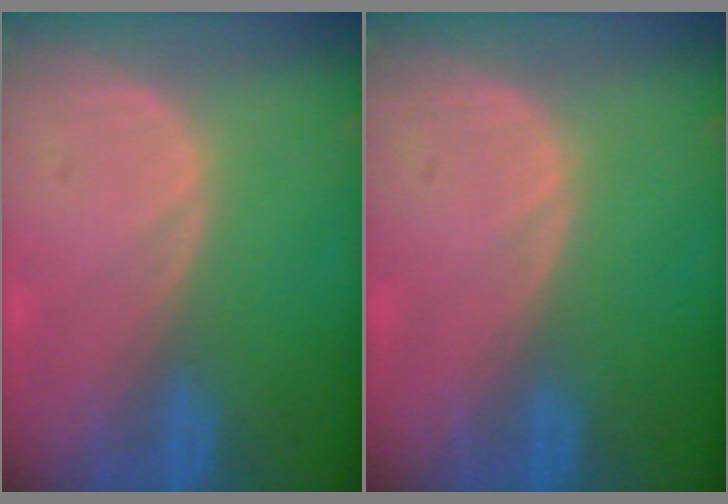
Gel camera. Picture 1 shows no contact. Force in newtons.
{"total": 0.0}